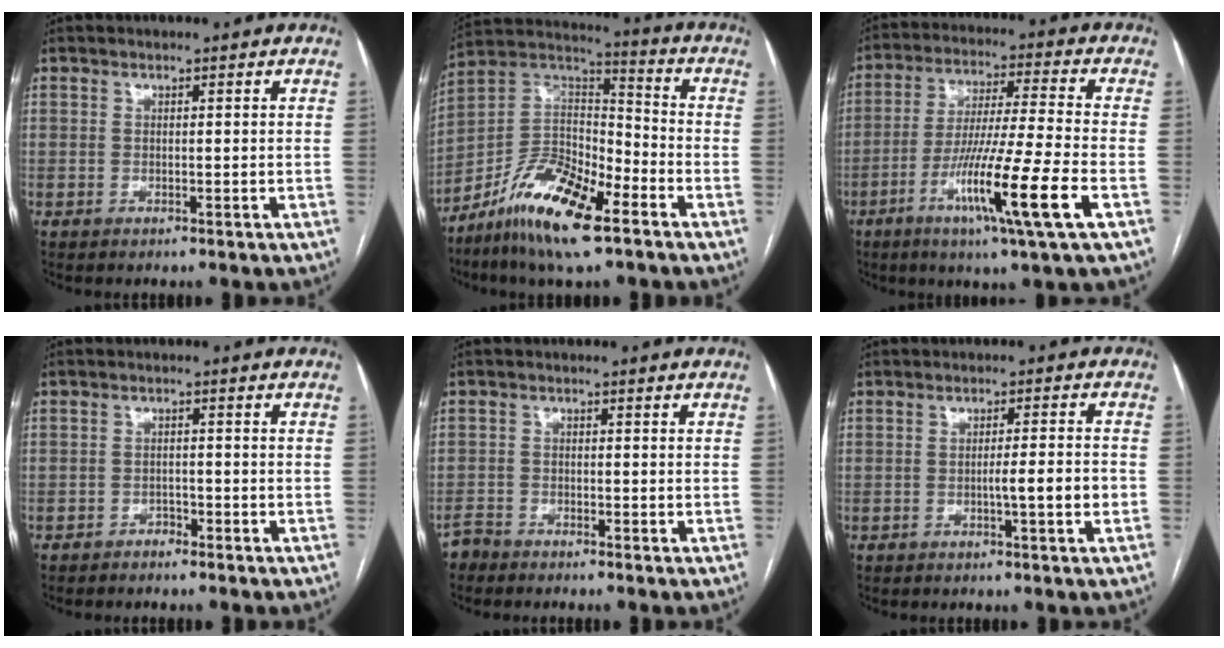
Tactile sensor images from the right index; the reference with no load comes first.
{"total": 15.6, "force": [-9.6, 4.5, 11.5], "torque": [-0.222, 0.012, -0.176]}
{"total": 14.7, "force": [-6.0, -1.2, 13.4], "torque": [-0.252, -0.026, -0.110]}
{"total": 1.5, "force": [-1.3, 0.7, 0.3], "torque": [-0.004, 0.004, -0.022]}
{"total": 2.1, "force": [-1.8, 0.9, -0.6], "torque": [0.014, 0.001, -0.040]}
{"total": 4.5, "force": [-1.2, -0.2, 4.3], "torque": [-0.064, 0.001, -0.018]}